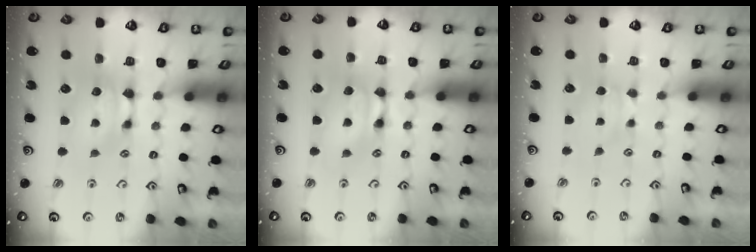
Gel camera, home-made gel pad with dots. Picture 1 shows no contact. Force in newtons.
{"total": 1.9, "press": 1.9, "slide": 0.1}
{"total": 2.7, "press": 2.6, "slide": 0.4}